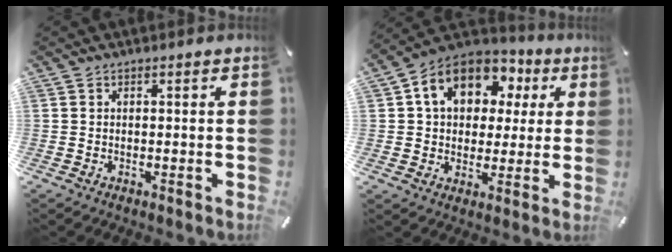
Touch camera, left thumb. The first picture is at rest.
{"total": 13.3, "force": [4.5, 10.4, 6.9], "torque": [-0.124, -0.004, 0.085]}